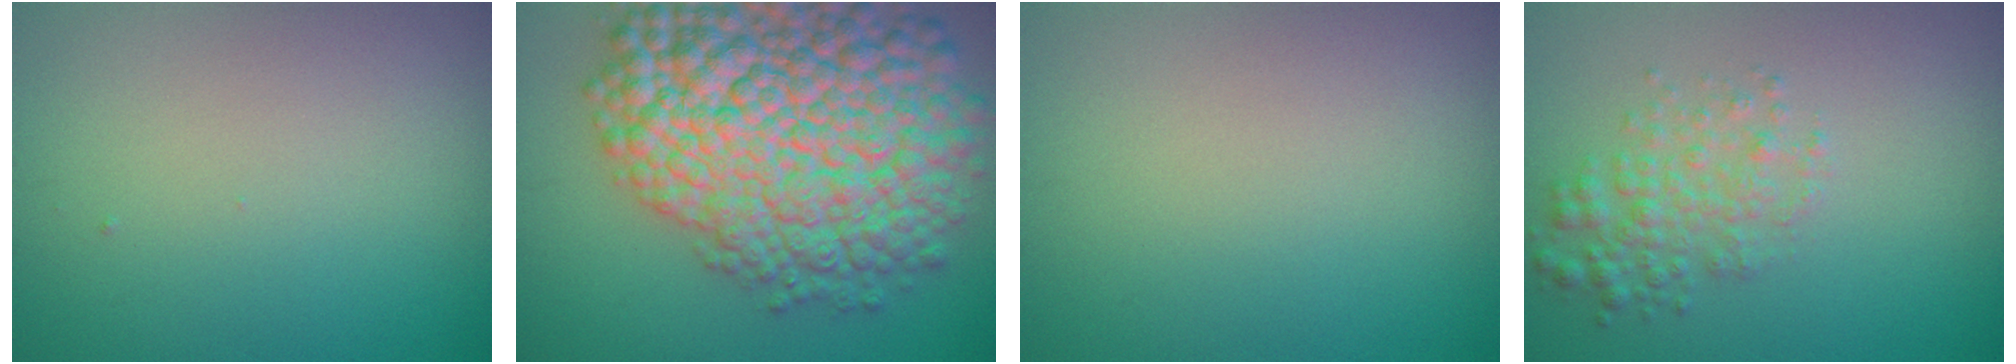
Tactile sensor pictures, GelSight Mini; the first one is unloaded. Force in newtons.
{"total": 15.1, "press": 15.1, "slide": 0.6}
{"total": 0.0}
{"total": 2.8, "press": 2.8, "slide": 0.1}